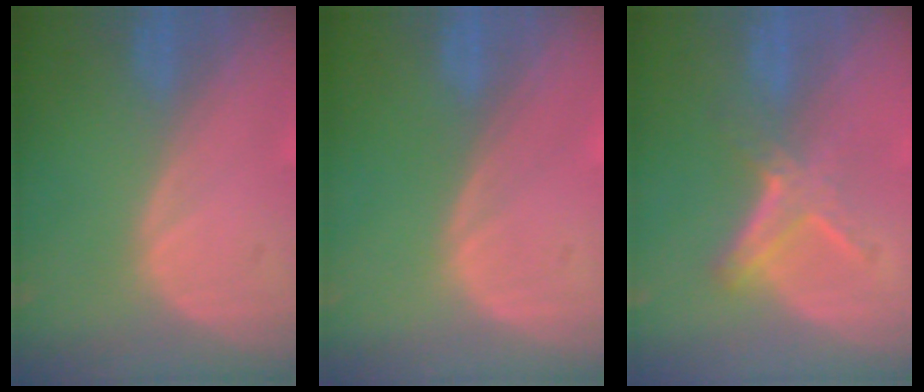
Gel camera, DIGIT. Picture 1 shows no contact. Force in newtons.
{"total": 0.0}
{"total": 4.8, "press": 4.7, "slide": 1.2}